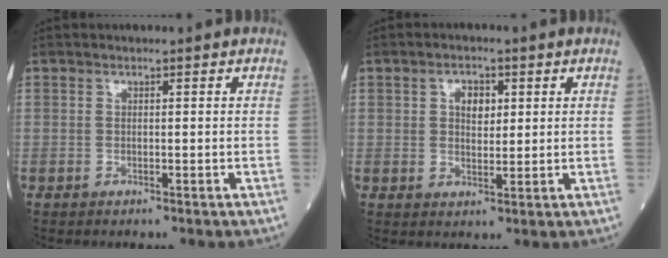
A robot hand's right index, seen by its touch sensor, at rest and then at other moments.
{"total": 4.3, "force": [1.3, 2.6, 3.2], "torque": [-0.064, 0.010, 0.027]}